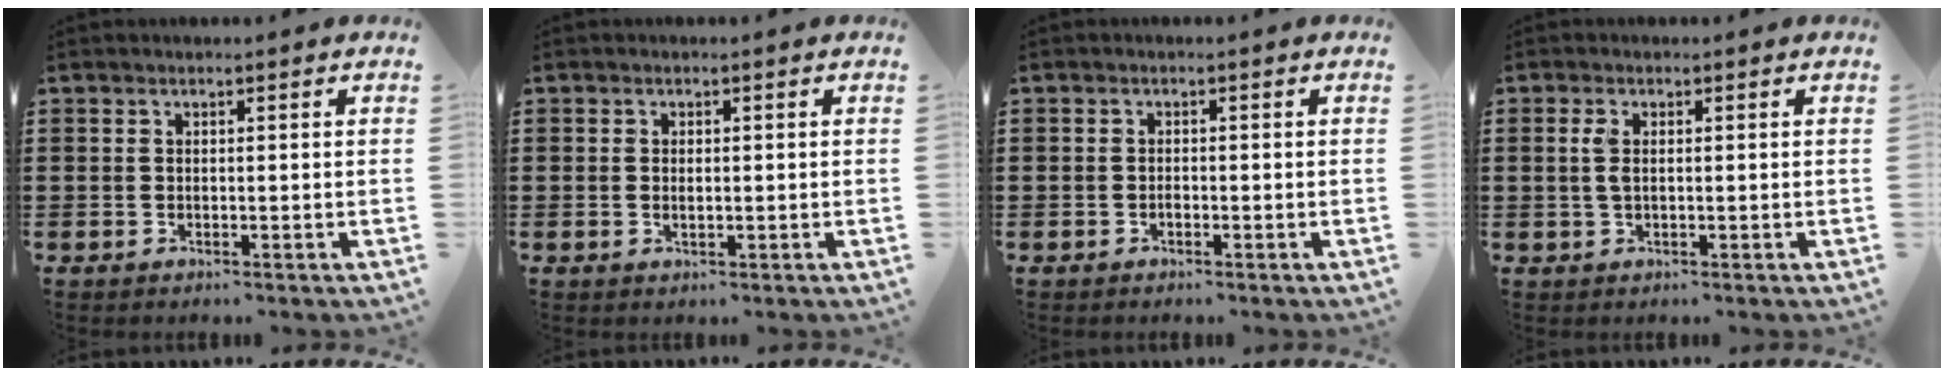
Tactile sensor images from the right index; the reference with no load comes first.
{"total": 1.1, "force": [0.0, 0.5, 1.0], "torque": [-0.020, 0.002, 0.000]}
{"total": 0.7, "force": [-0.4, 0.4, 0.4], "torque": [-0.008, -0.002, -0.008]}
{"total": 2.3, "force": [0.3, 1.0, 2.0], "torque": [-0.051, 0.003, 0.001]}